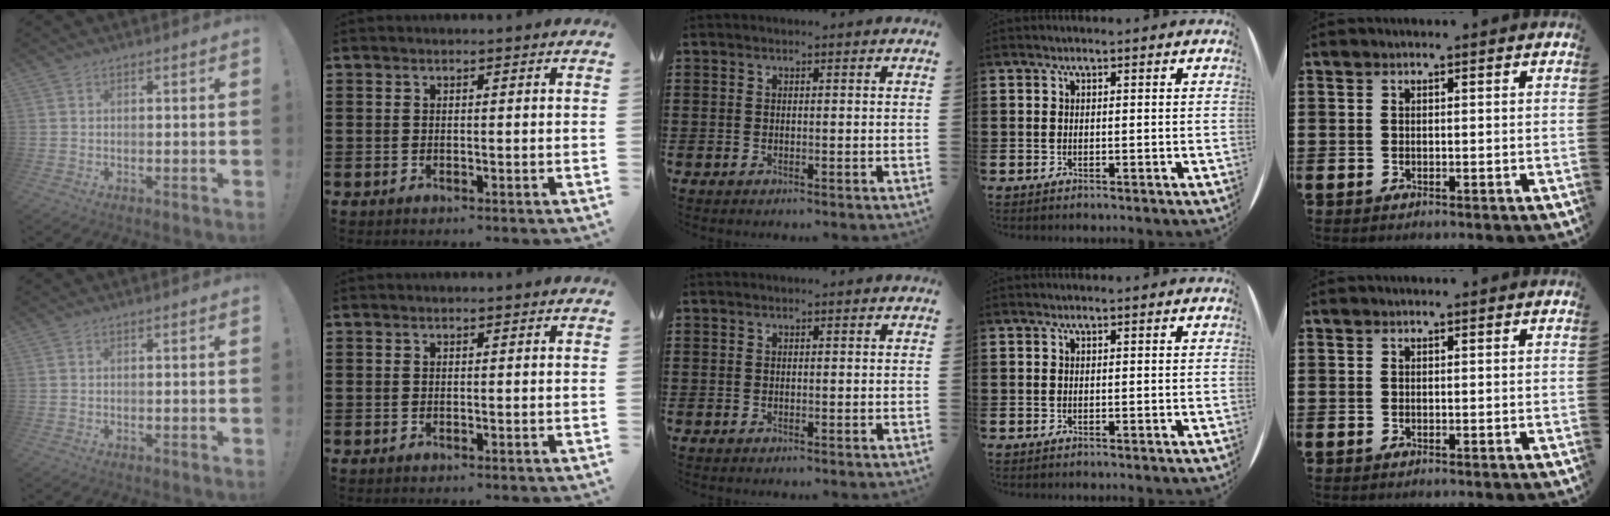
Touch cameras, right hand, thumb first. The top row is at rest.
{}